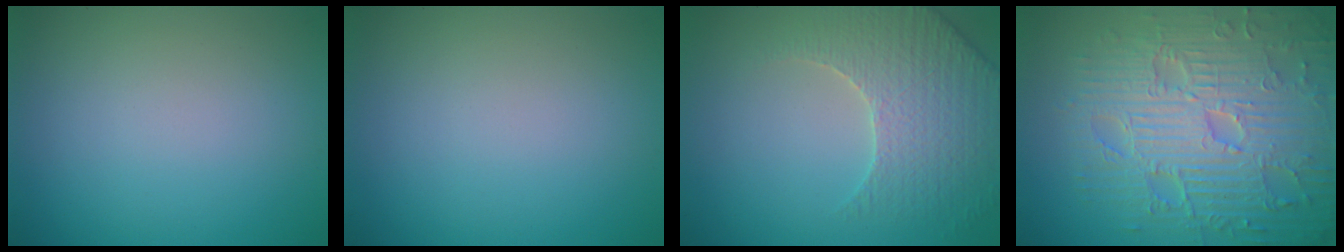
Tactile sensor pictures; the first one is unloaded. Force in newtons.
{"total": 0.0}
{"total": 4.4, "press": 4.3, "slide": 0.8}
{"total": 10.5, "press": 7.1, "slide": 7.8}